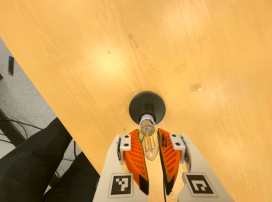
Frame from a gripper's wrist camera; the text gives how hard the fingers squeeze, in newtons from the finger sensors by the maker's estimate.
{"total": 21.2, "left": 26.8, "right": 15.7}